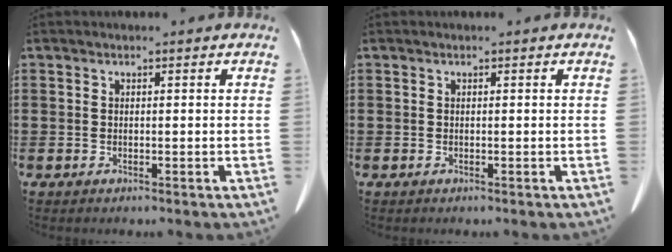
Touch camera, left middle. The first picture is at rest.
{"total": 0.0}